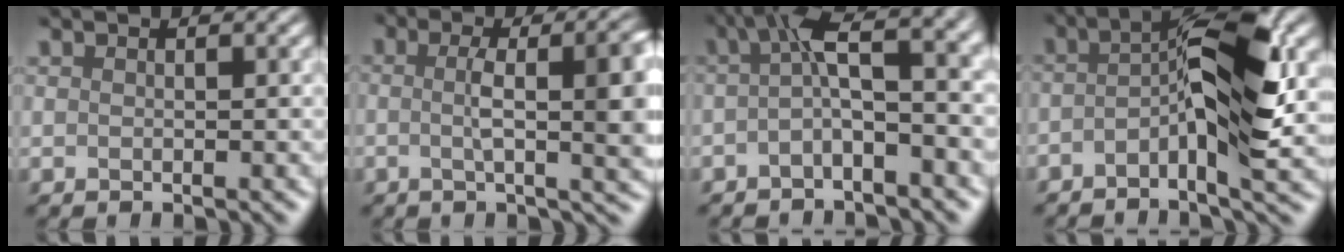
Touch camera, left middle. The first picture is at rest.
{"total": 5.6, "force": [-0.3, 1.1, 5.5], "torque": [-0.089, 0.013, 0.013]}
{"total": 5.1, "force": [-0.7, 0.6, 5.0], "torque": [-0.092, 0.027, -0.007]}
{"total": 6.0, "force": [-1.8, 0.2, 5.7], "torque": [-0.112, 0.015, -0.024]}